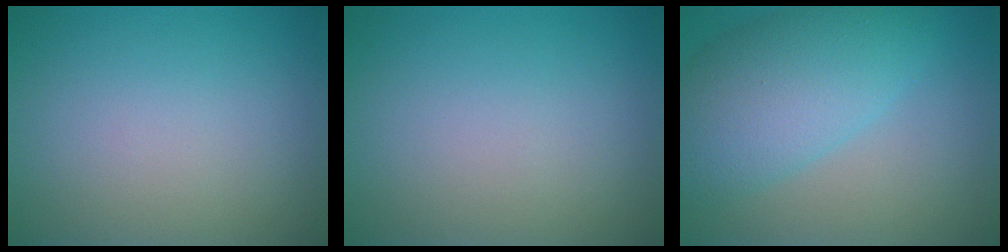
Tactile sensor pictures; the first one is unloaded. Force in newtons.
{"total": 0.0}
{"total": 7.8, "press": 7.7, "slide": 0.3}